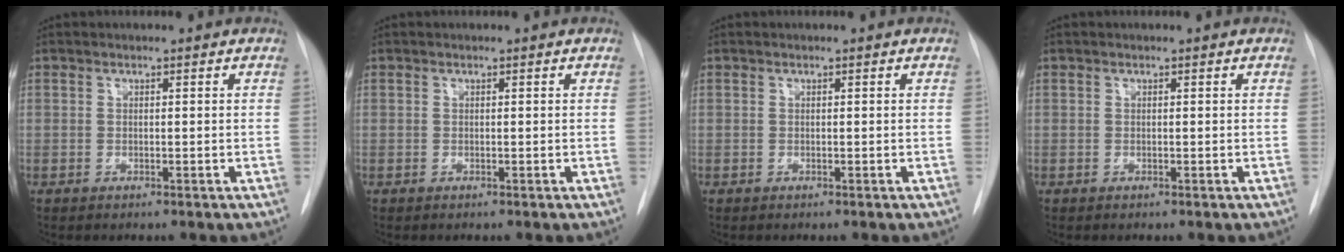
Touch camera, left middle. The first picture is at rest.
{"total": 0.0}
{"total": 0.0}
{"total": 0.0}